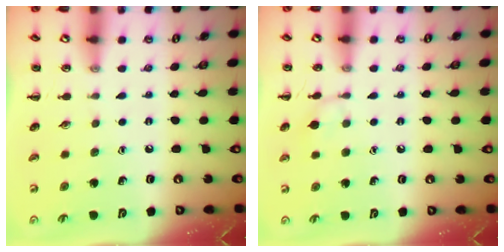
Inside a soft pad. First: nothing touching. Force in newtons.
{"total": 7.0, "press": 6.8, "slide": 1.5}